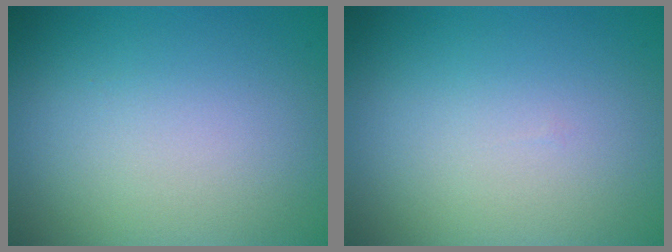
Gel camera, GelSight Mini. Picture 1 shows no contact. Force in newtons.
{"total": 0.0}